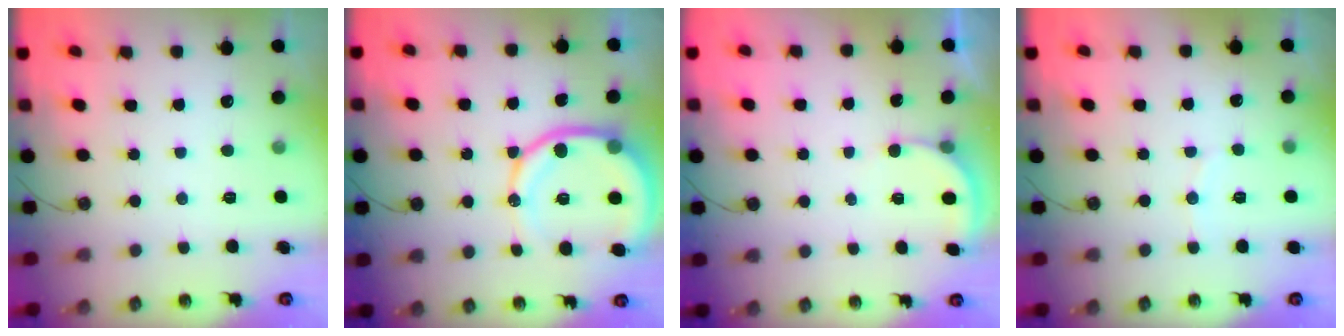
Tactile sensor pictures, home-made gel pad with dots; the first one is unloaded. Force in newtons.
{"total": 15.0, "press": 14.9, "slide": 1.6}
{"total": 2.7, "press": 2.7, "slide": 0.5}
{"total": 3.8, "press": 3.7, "slide": 1.0}